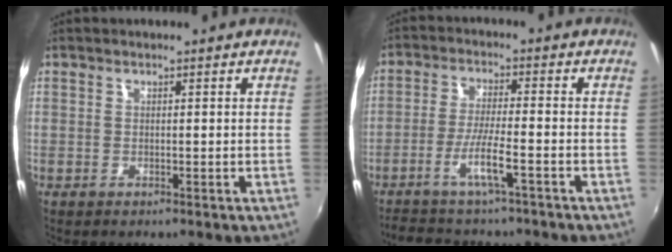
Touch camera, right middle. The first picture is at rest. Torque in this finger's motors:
{"motor_torque": [1.08, -1.06, 0.16, 0.11]}